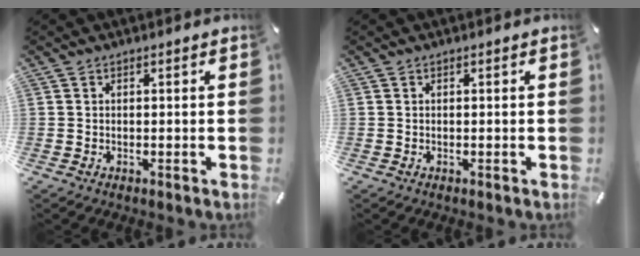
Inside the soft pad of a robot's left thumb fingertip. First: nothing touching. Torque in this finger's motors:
{"motor_torque": [0.00, 0.00, 0.00, 0.00, 0.00]}